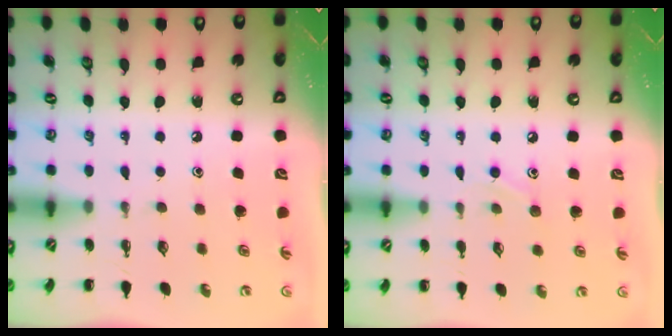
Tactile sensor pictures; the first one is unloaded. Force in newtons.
{"total": 5.5, "press": 5.3, "slide": 1.5}